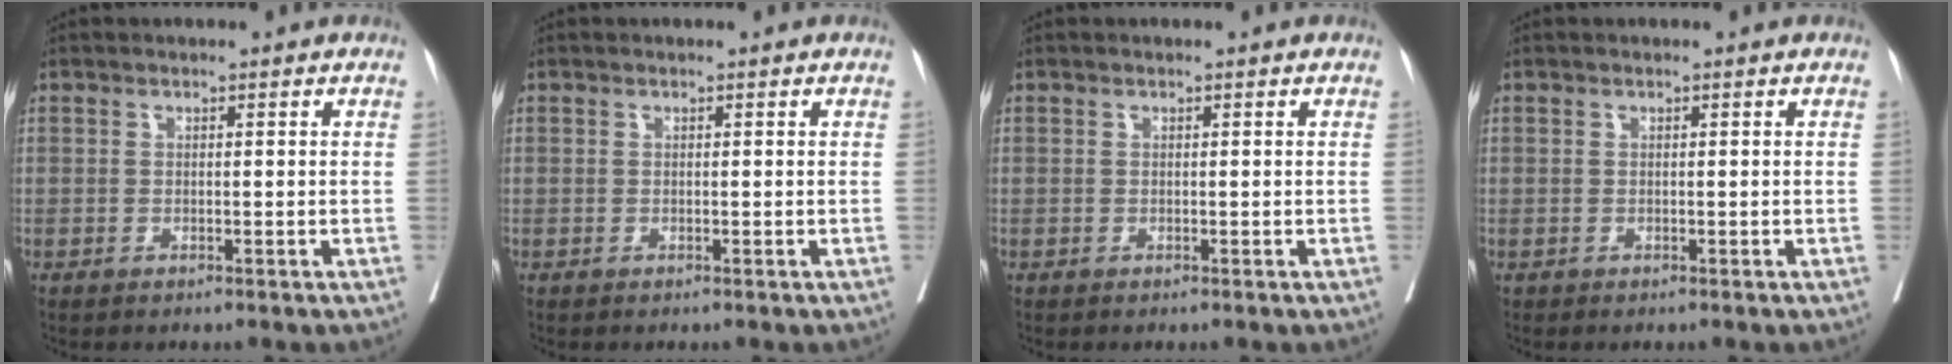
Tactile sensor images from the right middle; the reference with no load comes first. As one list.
[{"total": 0.0}, {"total": 0.0}, {"total": 0.0}]